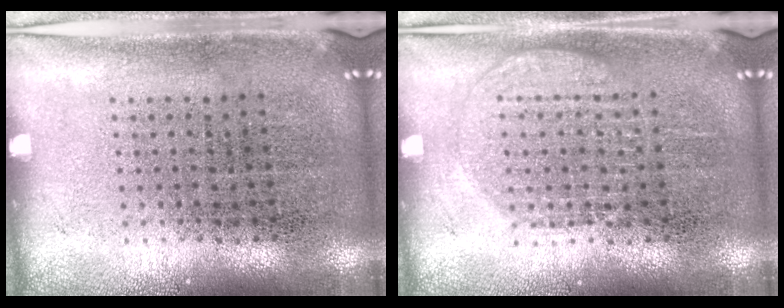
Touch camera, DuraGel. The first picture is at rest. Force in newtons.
{"total": 1.9, "press": 1.8, "slide": 0.4}